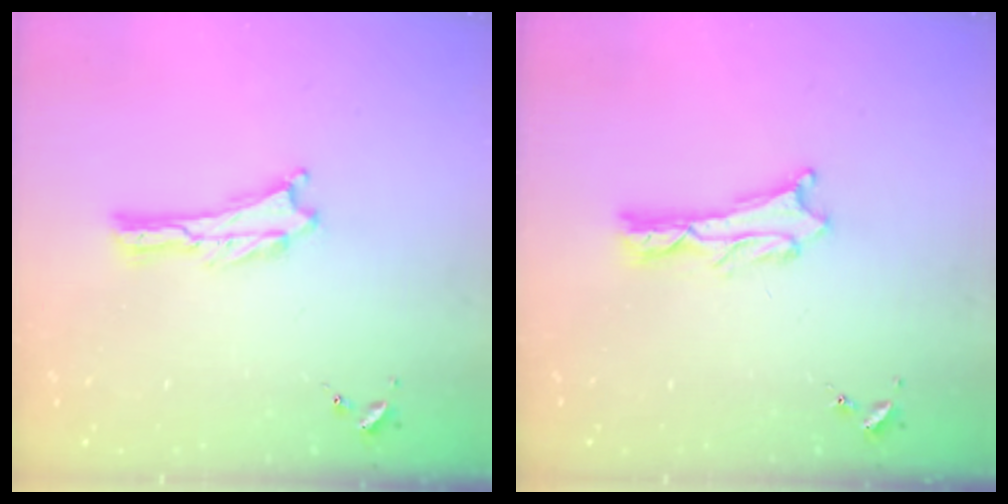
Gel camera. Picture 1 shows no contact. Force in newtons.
{"total": 1.2, "press": 1.2, "slide": 0.2}